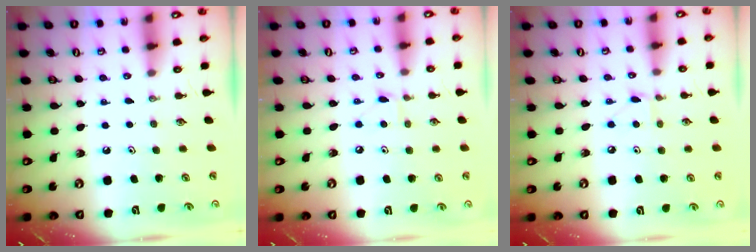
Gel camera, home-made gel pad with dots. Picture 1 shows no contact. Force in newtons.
{"total": 5.4, "press": 5.3, "slide": 0.7}
{"total": 4.6, "press": 4.6, "slide": 0.7}